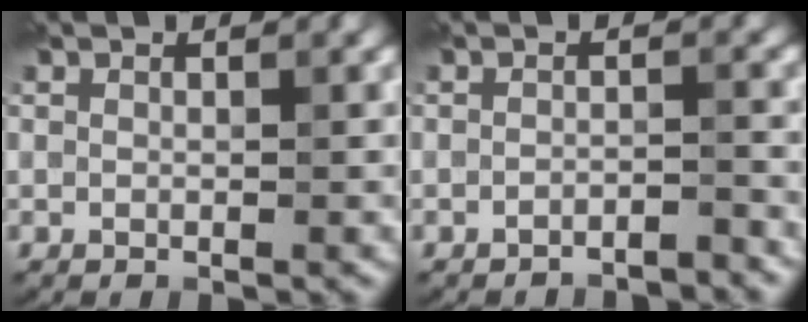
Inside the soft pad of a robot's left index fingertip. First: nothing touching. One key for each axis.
{"total": 2.4, "fx": -2.3, "fy": 0.2, "fz": 0.6, "tx": -0.002, "ty": 0.006, "tz": -0.037}